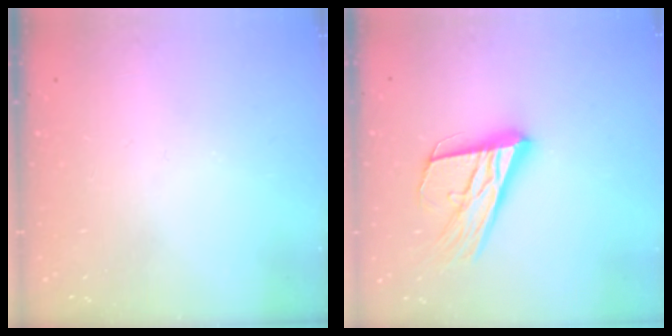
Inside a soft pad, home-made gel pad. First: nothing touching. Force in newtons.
{"total": 20.1, "press": 19.8, "slide": 3.8}